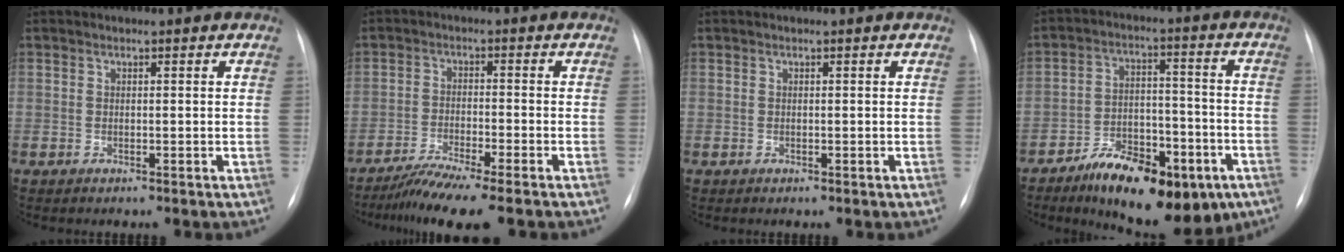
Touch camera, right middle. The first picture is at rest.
{"total": 7.7, "force": [-6.2, -0.5, 4.6], "torque": [-0.078, -0.026, -0.107]}
{"total": 0.0}
{"total": 16.8, "force": [-10.3, 7.2, 11.2], "torque": [-0.151, 0.021, -0.152]}